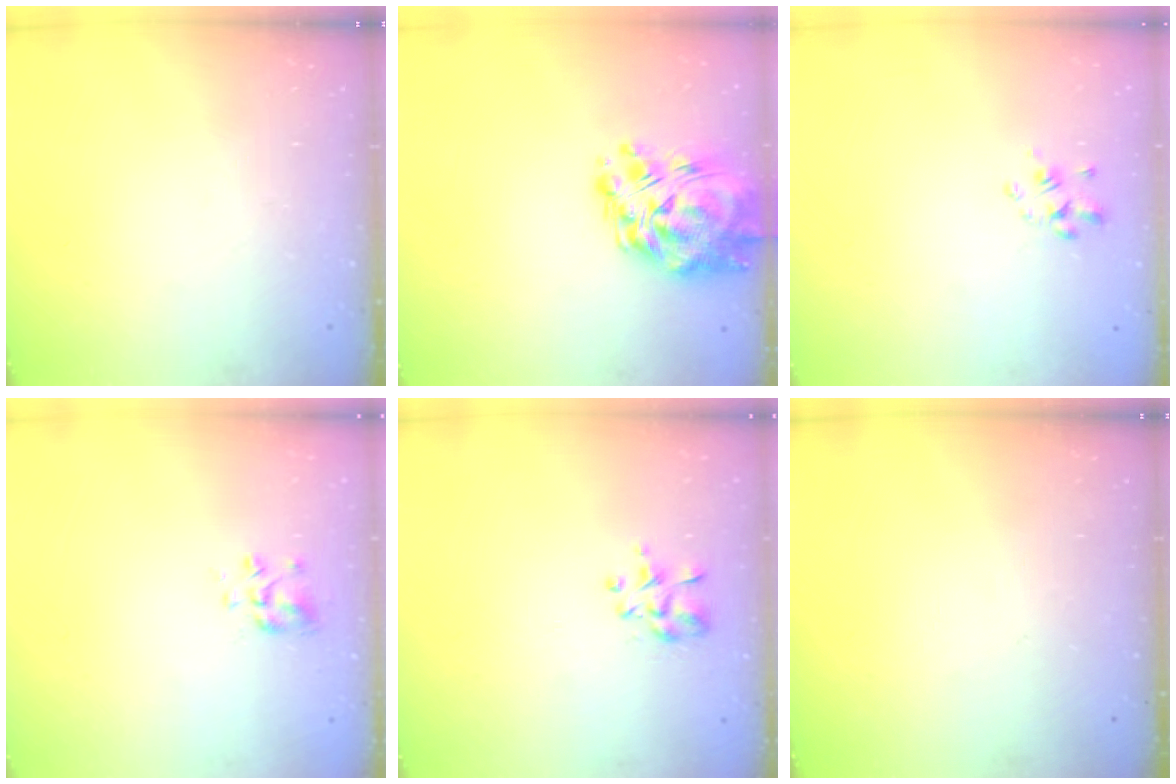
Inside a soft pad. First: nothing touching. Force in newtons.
{"total": 12.4, "press": 11.4, "slide": 4.8}
{"total": 1.4, "press": 1.2, "slide": 0.8}
{"total": 4.6, "press": 4.4, "slide": 1.2}
{"total": 2.9, "press": 2.7, "slide": 1.0}
{"total": 0.0}